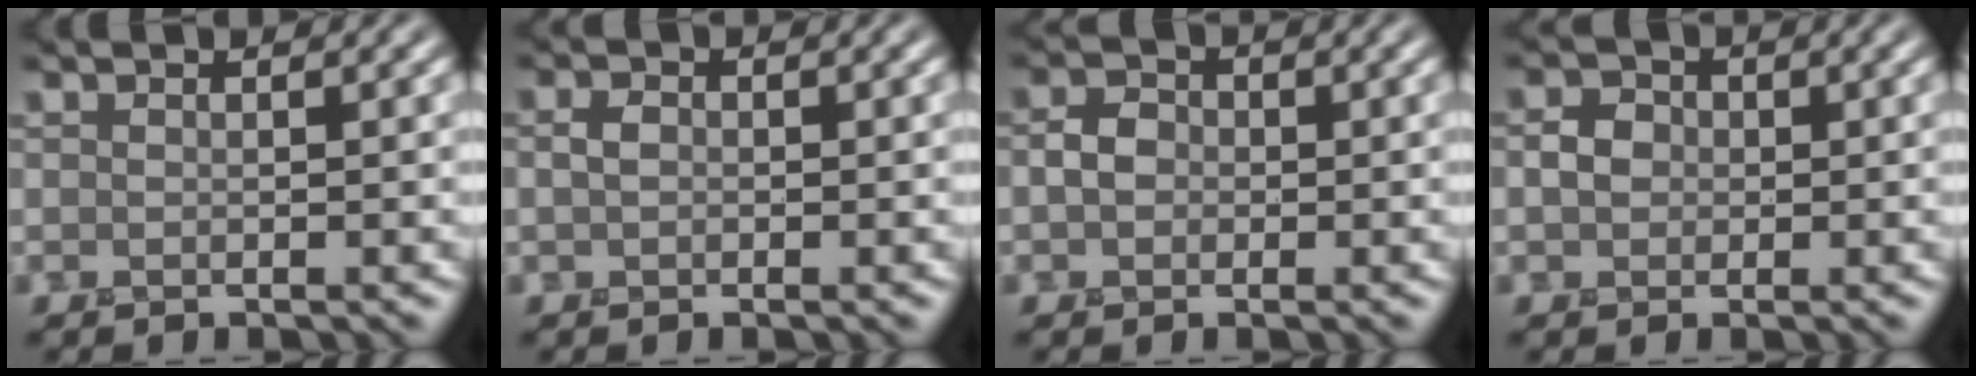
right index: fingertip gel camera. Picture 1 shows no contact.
{"total": 0.9, "force": [0.1, 0.8, 0.4], "torque": [-0.007, 0.005, 0.000]}
{"total": 1.9, "force": [-0.1, 1.7, 0.9], "torque": [-0.014, 0.006, -0.008]}
{"total": 1.8, "force": [0.2, 1.7, 0.6], "torque": [-0.008, 0.008, -0.001]}